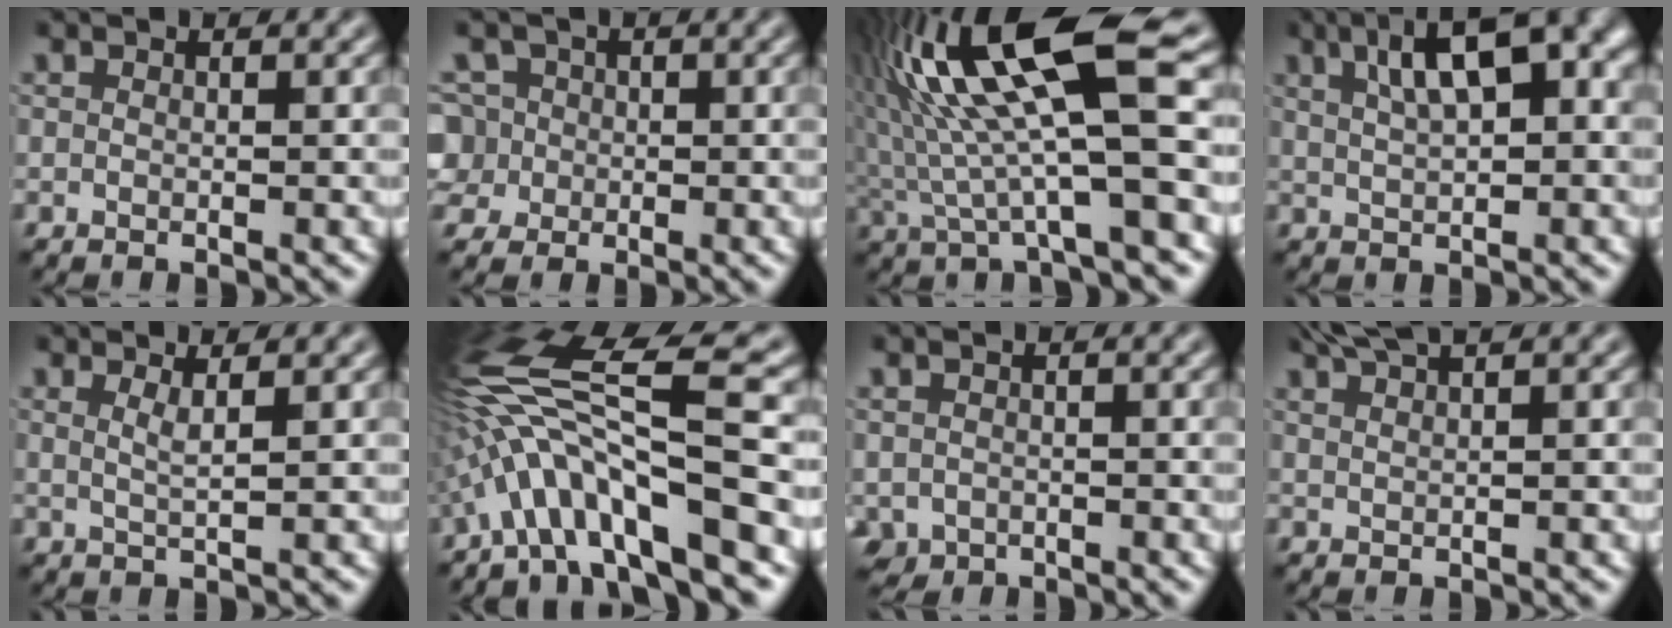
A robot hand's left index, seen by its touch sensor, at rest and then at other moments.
{"total": 5.0, "force": [-0.4, 4.6, 1.7], "torque": [-0.038, 0.032, -0.026]}
{"total": 12.1, "force": [2.4, 2.6, 11.6], "torque": [-0.222, 0.016, 0.047]}
{"total": 8.8, "force": [3.3, 3.3, 7.5], "torque": [-0.123, 0.021, 0.052]}
{"total": 1.6, "force": [0.6, 0.4, 1.4], "torque": [-0.022, -0.002, 0.006]}
{"total": 11.8, "force": [-3.2, 2.6, 11.0], "torque": [-0.204, 0.029, -0.056]}
{"total": 1.5, "force": [-0.7, 1.2, 0.4], "torque": [-0.011, -0.009, -0.013]}
{"total": 3.0, "force": [2.5, 0.5, 1.7], "torque": [-0.023, 0.005, 0.039]}